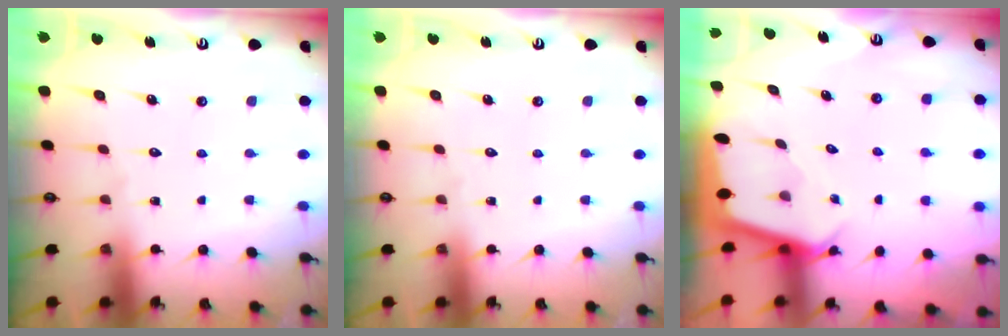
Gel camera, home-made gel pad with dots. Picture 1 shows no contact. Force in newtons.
{"total": 0.0}
{"total": 2.4, "press": 2.4, "slide": 0.2}